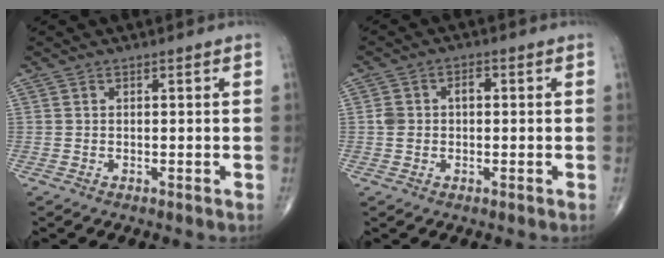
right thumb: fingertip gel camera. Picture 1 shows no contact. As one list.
[{"total": 3.9, "force": [0.2, 2.8, 2.7], "torque": [-0.048, 0.019, 0.004]}]